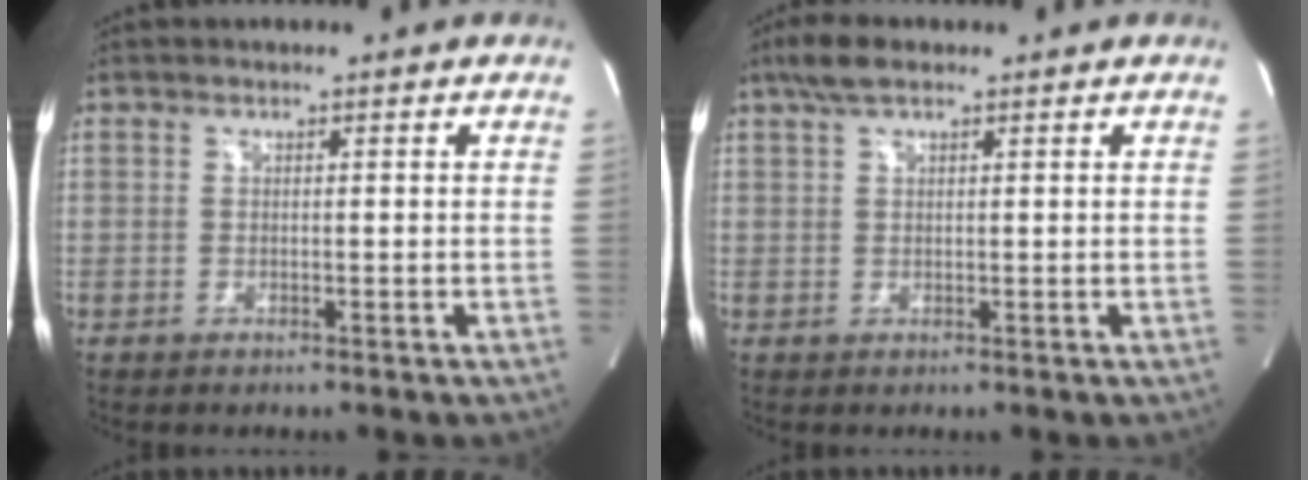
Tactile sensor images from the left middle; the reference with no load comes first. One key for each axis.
{"total": 3.8, "fx": 2.6, "fy": 1.2, "fz": 2.5, "tx": -0.060, "ty": 0.019, "tz": 0.051}